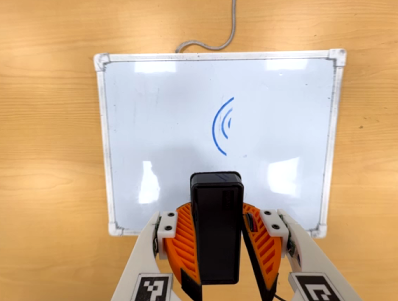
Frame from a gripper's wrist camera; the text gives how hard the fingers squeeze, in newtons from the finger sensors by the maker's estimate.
{"total": 8.9, "left": 8.7, "right": 9.2}